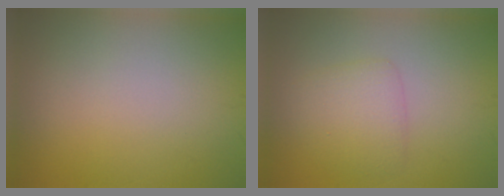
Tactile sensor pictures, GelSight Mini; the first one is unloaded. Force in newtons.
{"total": 2.7, "press": 2.7, "slide": 0.1}